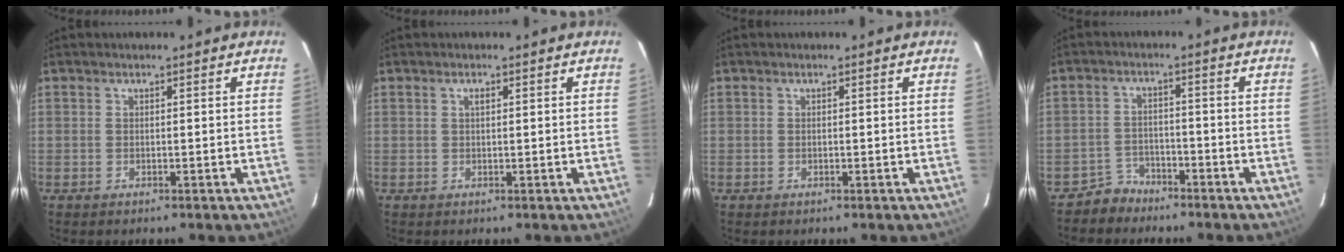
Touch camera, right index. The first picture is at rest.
{"total": 0.9, "force": [0.3, 0.4, 0.7], "torque": [-0.013, 0.005, 0.005]}
{"total": 0.0}
{"total": 3.6, "force": [-2.9, 2.0, 0.0], "torque": [-0.006, 0.013, -0.053]}